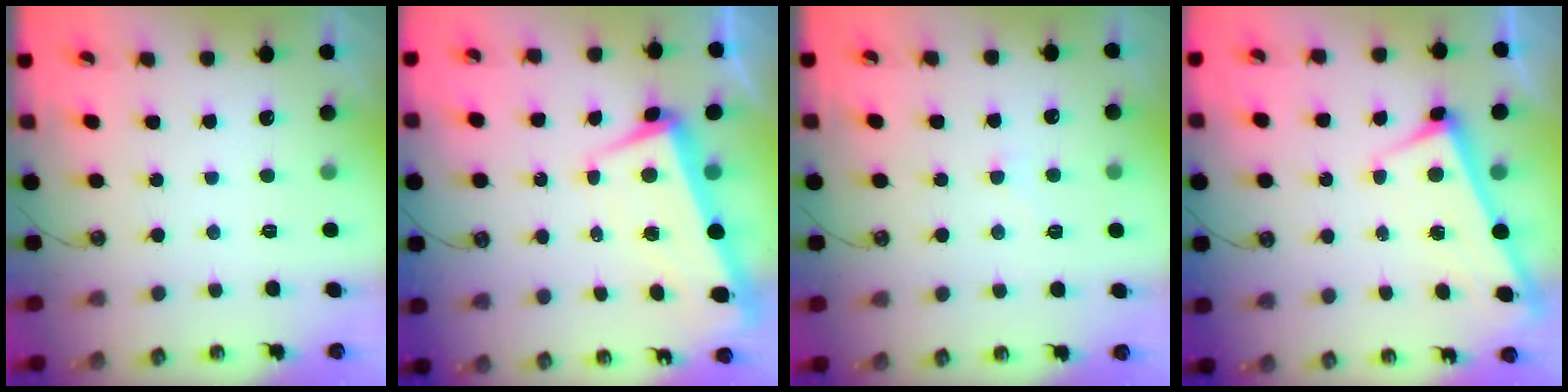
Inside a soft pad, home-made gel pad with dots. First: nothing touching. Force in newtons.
{"total": 2.1, "press": 0.3, "slide": 2.1}
{"total": 3.2, "press": 3.1, "slide": 0.6}
{"total": 2.8, "press": 2.8, "slide": 0.5}